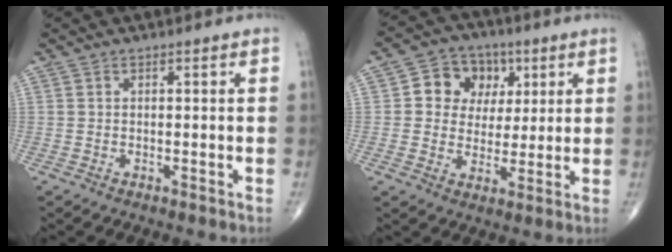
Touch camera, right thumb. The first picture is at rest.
{"total": 10.0, "force": [2.9, 8.5, 4.5], "torque": [-0.021, -0.001, 0.044]}